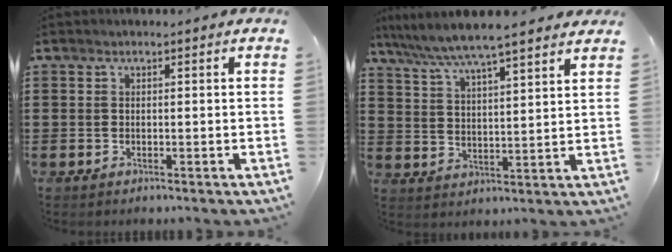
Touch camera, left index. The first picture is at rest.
{"total": 6.1, "force": [5.5, -0.2, 2.6], "torque": [-0.073, -0.027, 0.092]}